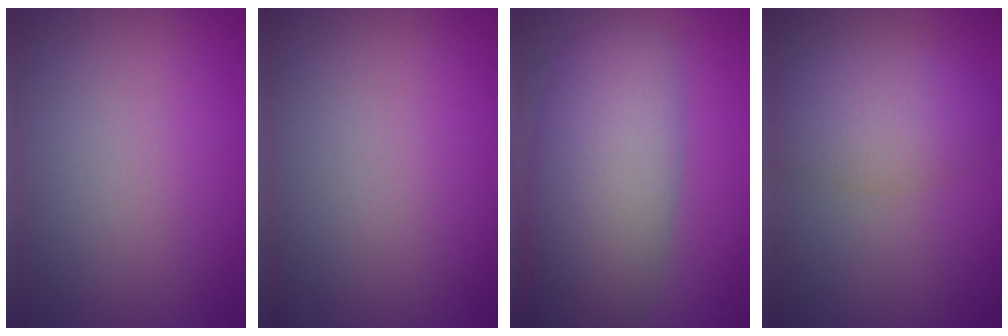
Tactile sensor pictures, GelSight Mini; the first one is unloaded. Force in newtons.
{"total": 0.0}
{"total": 9.4, "press": 9.4, "slide": 0.6}
{"total": 4.3, "press": 4.2, "slide": 0.2}